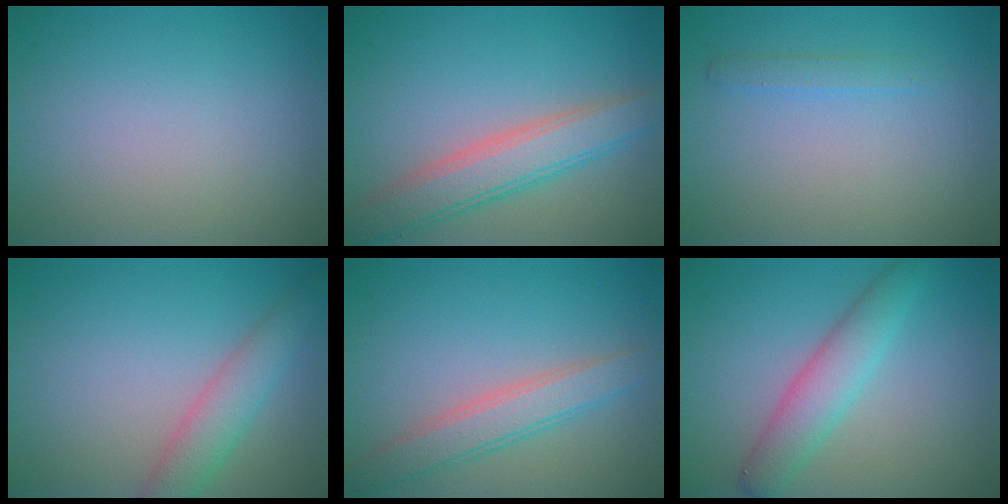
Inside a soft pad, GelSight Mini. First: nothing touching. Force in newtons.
{"total": 4.9, "press": 4.9, "slide": 0.3}
{"total": 1.1, "press": 1.1, "slide": 0.0}
{"total": 3.4, "press": 3.4, "slide": 0.1}
{"total": 3.5, "press": 3.5, "slide": 0.2}
{"total": 3.8, "press": 3.8, "slide": 0.1}